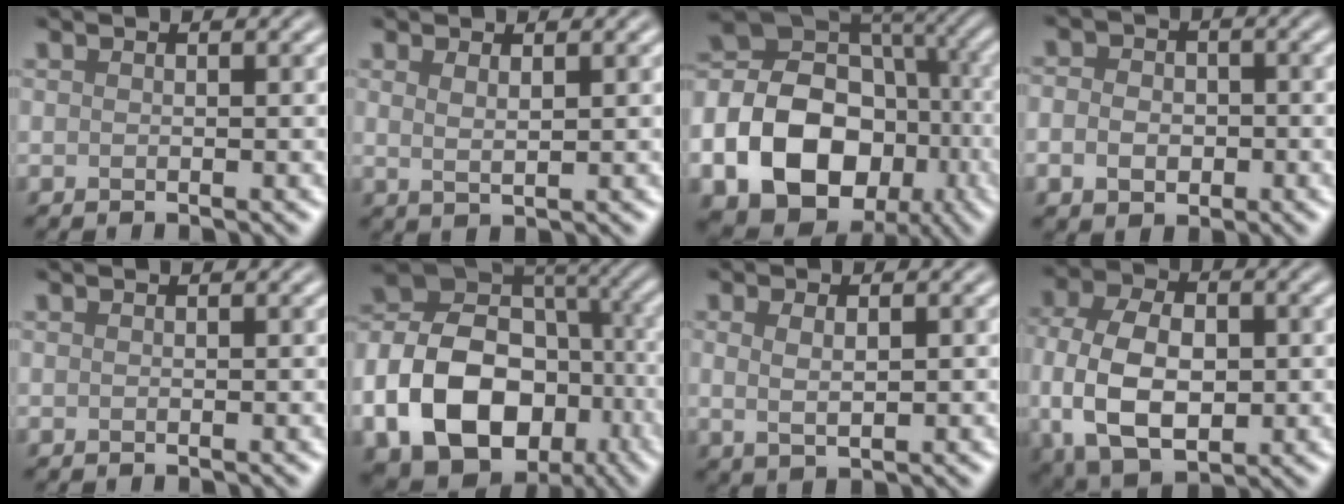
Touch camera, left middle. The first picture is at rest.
{"total": 1.5, "force": [0.8, 0.5, 1.2], "torque": [-0.021, -0.004, 0.017]}
{"total": 19.0, "force": [-5.5, 15.2, 10.0], "torque": [-0.212, -0.006, -0.104]}
{"total": 3.7, "force": [-0.6, 3.1, 2.0], "torque": [-0.025, 0.001, -0.021]}
{"total": 0.0}
{"total": 15.4, "force": [-4.8, 11.6, 9.0], "torque": [-0.201, -0.009, -0.085]}
{"total": 2.2, "force": [0.4, 1.0, 1.9], "torque": [-0.039, -0.002, 0.010]}
{"total": 10.2, "force": [-0.9, 6.8, 7.5], "torque": [-0.160, -0.010, -0.014]}